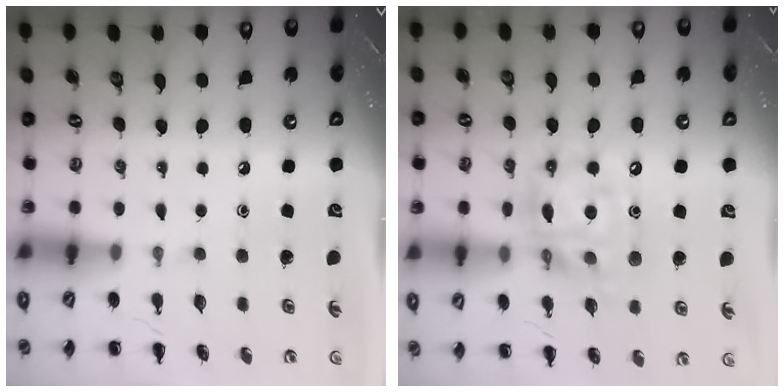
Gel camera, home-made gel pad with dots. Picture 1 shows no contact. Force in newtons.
{"total": 14.5, "press": 14.0, "slide": 3.6}